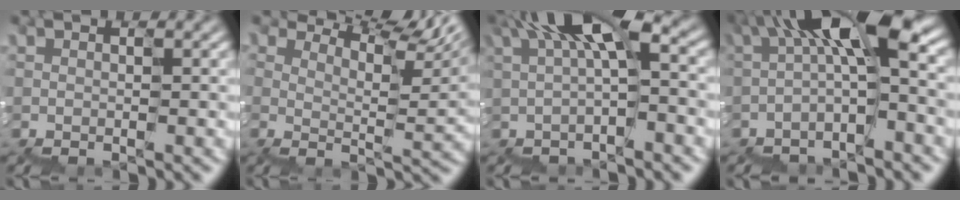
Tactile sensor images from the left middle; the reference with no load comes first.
{"total": 8.3, "force": [7.1, 1.4, 4.0], "torque": [-0.082, 0.010, 0.119]}
{"total": 5.6, "force": [1.5, 1.4, 5.2], "torque": [-0.109, 0.016, 0.020]}
{"total": 7.1, "force": [0.7, 1.7, 6.8], "torque": [-0.129, 0.024, -0.003]}